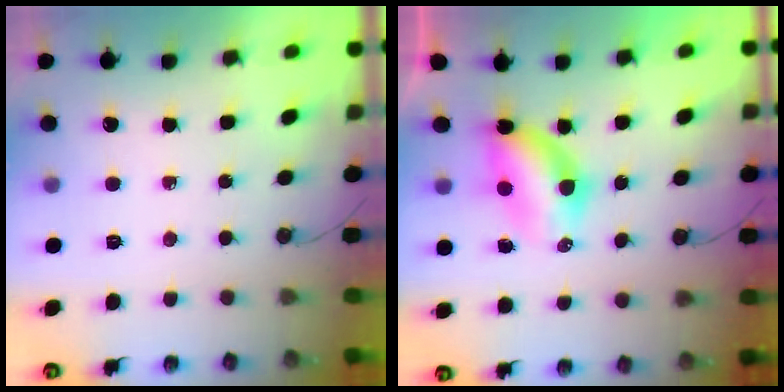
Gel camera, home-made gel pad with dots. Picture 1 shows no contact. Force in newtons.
{"total": 5.9, "press": 5.9, "slide": 0.4}